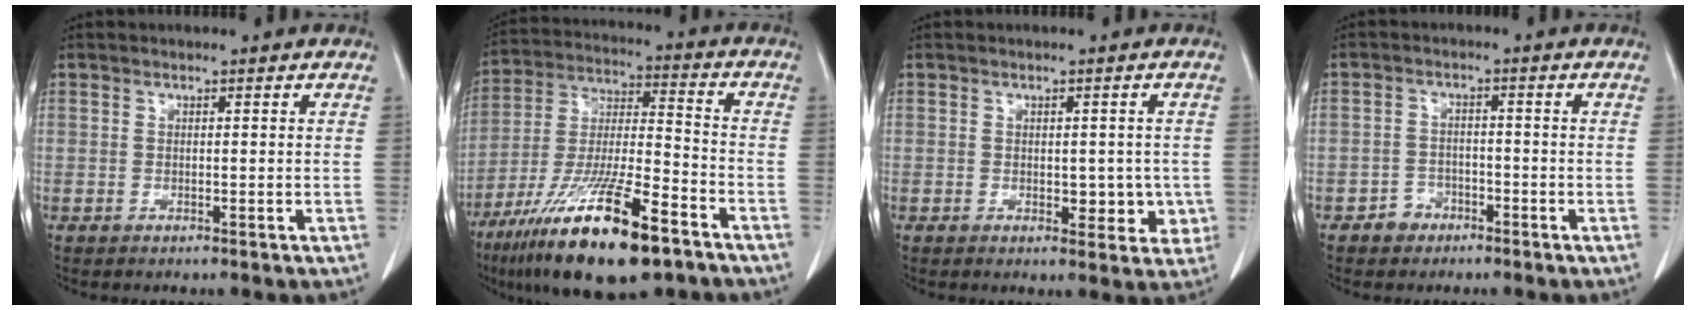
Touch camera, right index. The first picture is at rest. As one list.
[{"total": 20.5, "force": [-12.5, 3.5, 15.9], "torque": [-0.298, -0.038, -0.219]}, {"total": 4.7, "force": [-0.8, 2.7, 3.7], "torque": [-0.033, 0.001, -0.002]}, {"total": 3.2, "force": [-2.0, 2.4, 0.4], "torque": [-0.005, 0.011, -0.034]}]